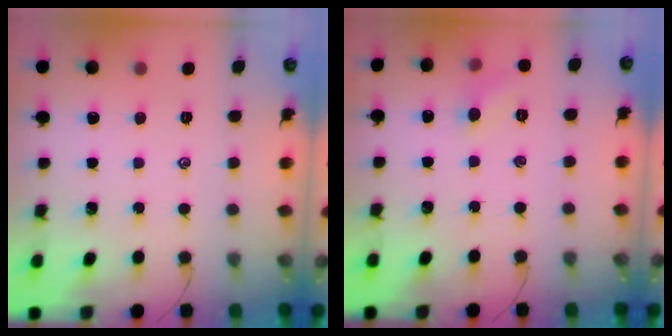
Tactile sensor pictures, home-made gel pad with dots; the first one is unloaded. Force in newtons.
{"total": 5.2, "press": 4.9, "slide": 1.6}